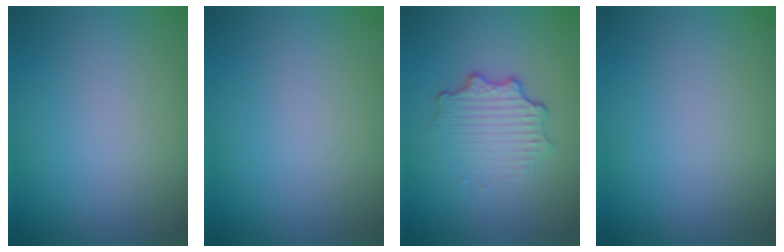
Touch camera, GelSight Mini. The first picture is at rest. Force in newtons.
{"total": 0.0}
{"total": 3.4, "press": 2.6, "slide": 2.2}
{"total": 0.0}